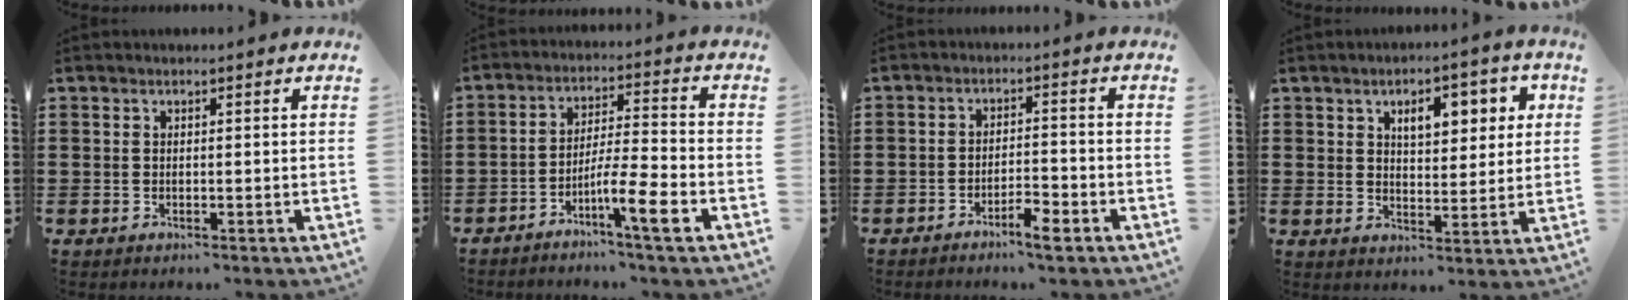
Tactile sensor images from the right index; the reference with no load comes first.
{"total": 7.7, "force": [-4.4, 0.5, 6.3], "torque": [-0.117, -0.002, -0.083]}
{"total": 3.5, "force": [-3.0, 0.6, 1.8], "torque": [-0.033, 0.008, -0.057]}
{"total": 6.8, "force": [3.0, 3.3, 5.1], "torque": [-0.080, 0.001, 0.043]}